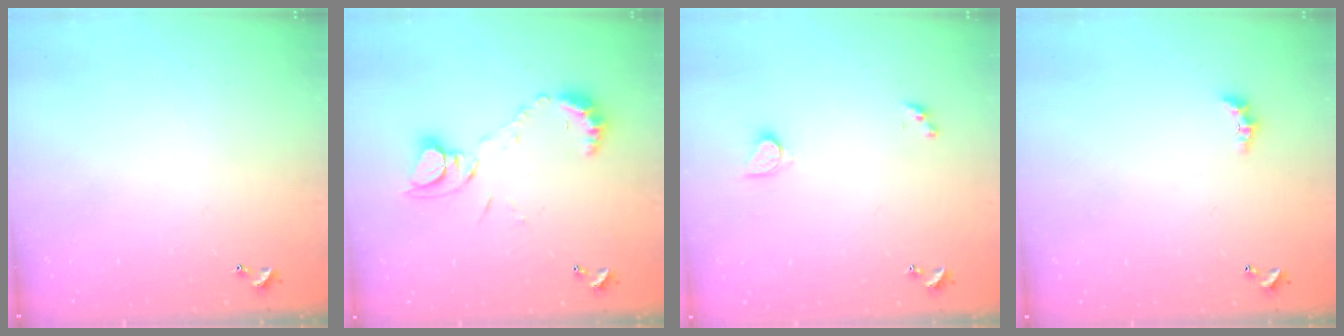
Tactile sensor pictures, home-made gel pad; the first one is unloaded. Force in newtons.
{"total": 10.0, "press": 10.0, "slide": 0.9}
{"total": 2.6, "press": 2.6, "slide": 0.3}
{"total": 2.2, "press": 2.2, "slide": 0.6}